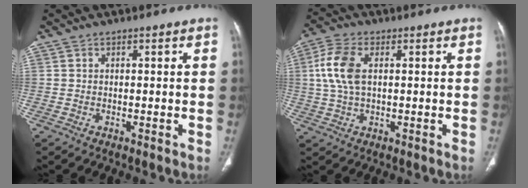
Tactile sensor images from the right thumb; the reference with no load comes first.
{"total": 9.9, "force": [1.7, 5.8, 7.8], "torque": [-0.178, 0.012, 0.034]}